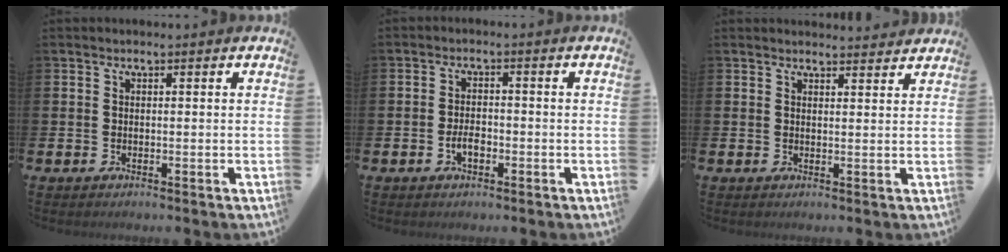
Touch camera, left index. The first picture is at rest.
{"total": 2.4, "force": [-0.9, 1.3, 1.9], "torque": [-0.034, 0.003, -0.018]}
{"total": 2.2, "force": [2.2, 0.2, -0.1], "torque": [0.011, -0.017, 0.037]}